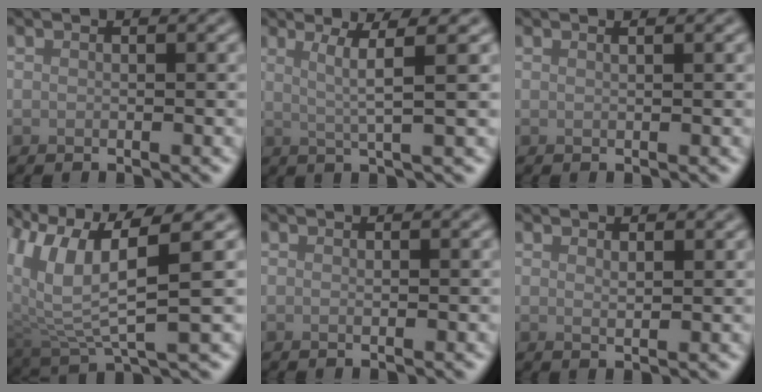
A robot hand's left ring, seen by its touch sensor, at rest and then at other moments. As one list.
[{"total": 3.5, "force": [1.2, 0.4, 3.3], "torque": [-0.055, 0.000, 0.024]}, {"total": 0.6, "force": [0.5, 0.2, 0.4], "torque": [-0.001, 0.000, 0.004]}, {"total": 8.7, "force": [3.3, 2.8, 7.5], "torque": [-0.161, 0.002, 0.067]}, {"total": 0.0}, {"total": 1.0, "force": [0.7, 0.3, 0.7], "torque": [-0.012, -0.003, 0.014]}]